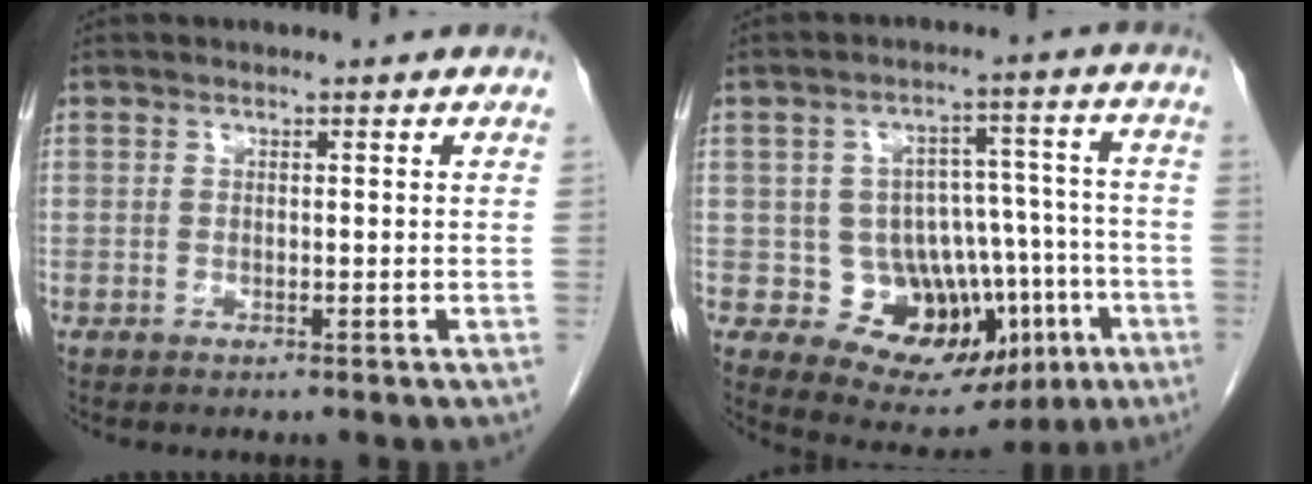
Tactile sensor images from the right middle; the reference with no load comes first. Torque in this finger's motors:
{"motor_torque": [0.73, -1.05, 0.11, 0.02]}